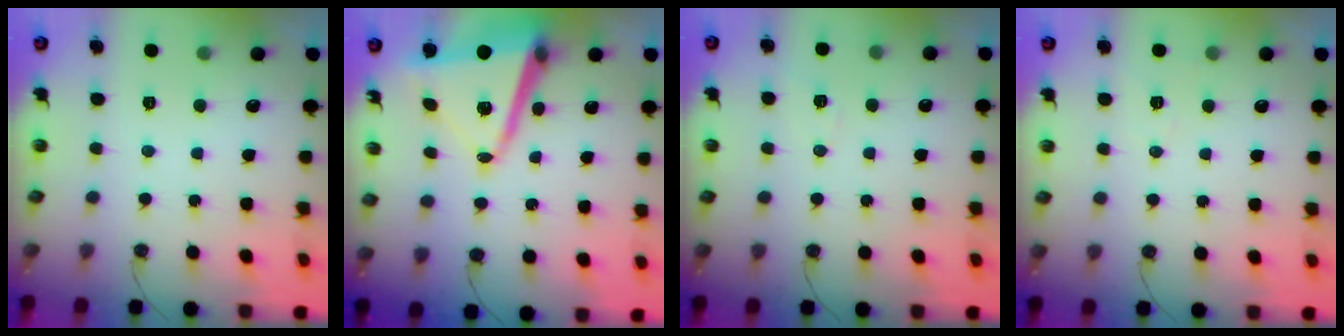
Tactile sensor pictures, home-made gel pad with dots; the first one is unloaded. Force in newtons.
{"total": 12.8, "press": 12.5, "slide": 2.5}
{"total": 3.5, "press": 3.1, "slide": 1.6}
{"total": 7.3, "press": 5.8, "slide": 4.4}